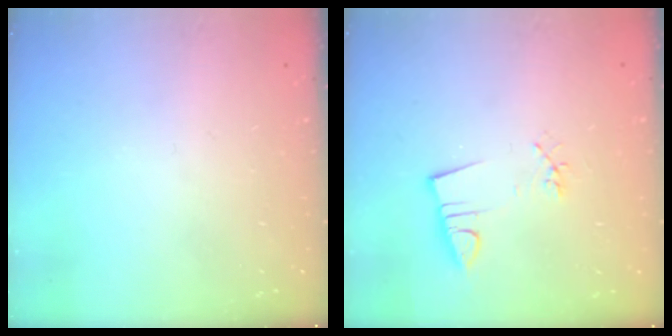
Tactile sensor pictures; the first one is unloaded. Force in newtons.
{"total": 3.2, "press": 1.8, "slide": 2.7}